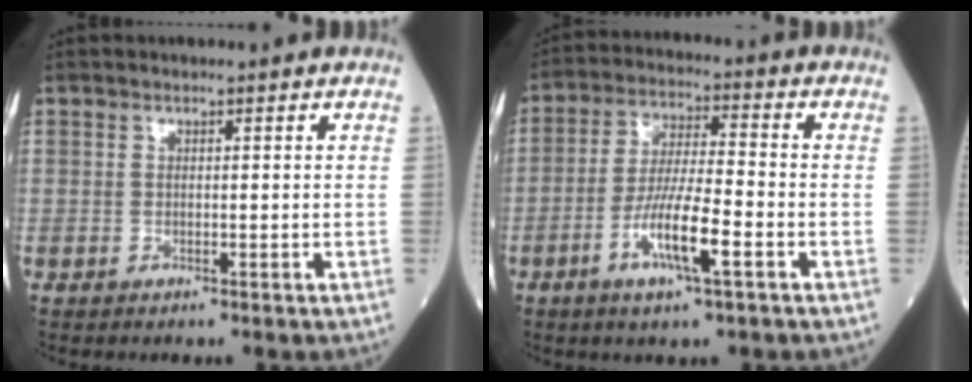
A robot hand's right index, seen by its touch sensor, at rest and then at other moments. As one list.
[{"total": 9.4, "force": [-3.8, 0.9, 8.6], "torque": [-0.163, -0.007, -0.072]}]